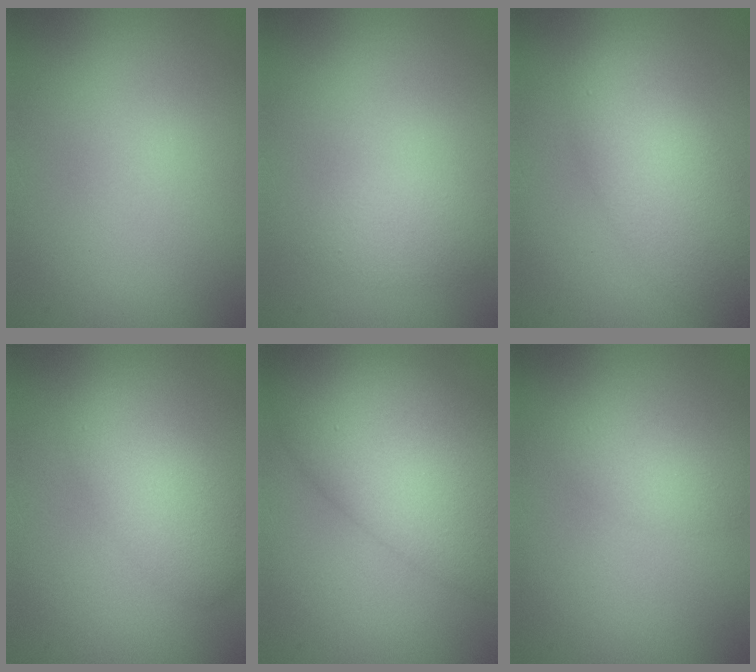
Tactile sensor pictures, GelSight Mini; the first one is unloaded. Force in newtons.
{"total": 1.8, "press": 1.8, "slide": 0.1}
{"total": 6.0, "press": 6.0, "slide": 0.2}
{"total": 4.2, "press": 4.2, "slide": 0.2}
{"total": 11.2, "press": 11.2, "slide": 0.4}
{"total": 2.0, "press": 2.0, "slide": 0.1}